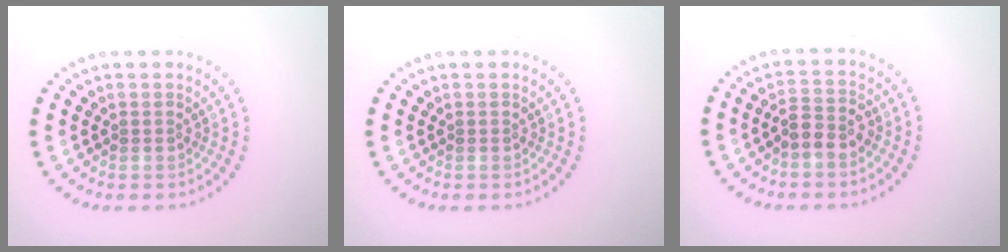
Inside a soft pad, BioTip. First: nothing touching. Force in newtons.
{"total": 0.0}
{"total": 2.4, "press": 2.3, "slide": 0.8}